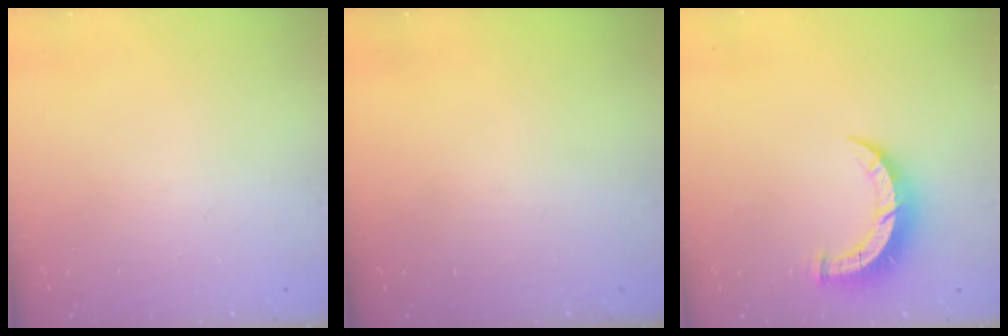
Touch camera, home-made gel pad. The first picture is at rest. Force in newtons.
{"total": 0.0}
{"total": 8.0, "press": 7.9, "slide": 1.0}